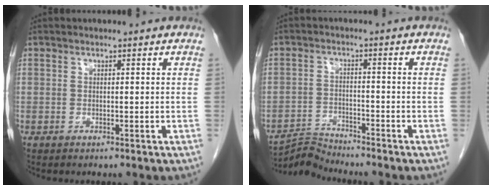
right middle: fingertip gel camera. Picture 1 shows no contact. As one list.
[{"total": 4.4, "force": [-4.1, -1.1, -1.2], "torque": [0.018, -0.012, -0.076]}]